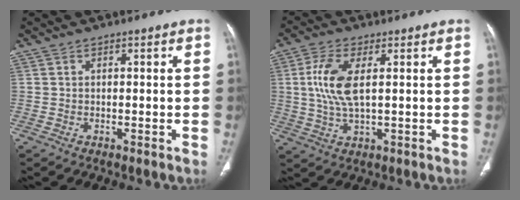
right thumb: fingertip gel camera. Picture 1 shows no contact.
{"total": 8.5, "force": [1.5, 3.5, 7.6], "torque": [-0.174, -0.003, 0.030]}